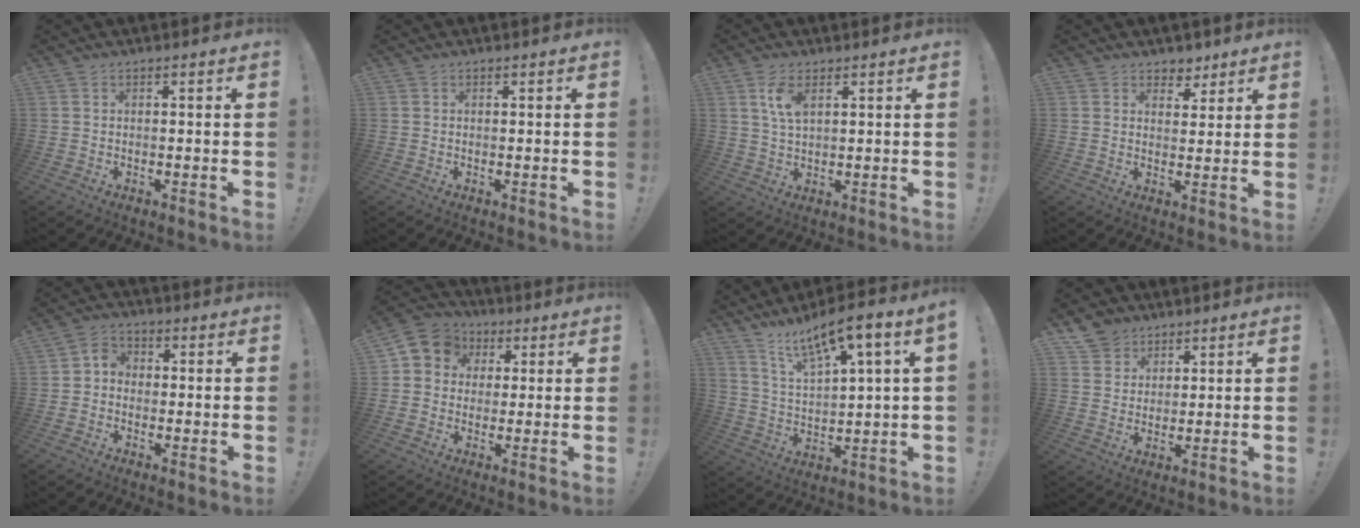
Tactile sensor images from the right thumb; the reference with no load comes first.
{"total": 0.0}
{"total": 6.1, "force": [2.8, 2.9, 4.6], "torque": [-0.081, -0.008, 0.049]}
{"total": 5.4, "force": [3.7, 3.8, 0.8], "torque": [-0.003, -0.026, 0.071]}
{"total": 4.2, "force": [-1.3, 3.5, 2.1], "torque": [-0.043, 0.020, -0.020]}
{"total": 7.4, "force": [1.2, 6.9, 2.3], "torque": [-0.026, 0.001, 0.027]}
{"total": 10.0, "force": [7.3, 1.7, 6.7], "torque": [-0.122, -0.044, 0.122]}
{"total": 6.8, "force": [4.7, 4.8, 0.7], "torque": [-0.022, -0.030, 0.096]}